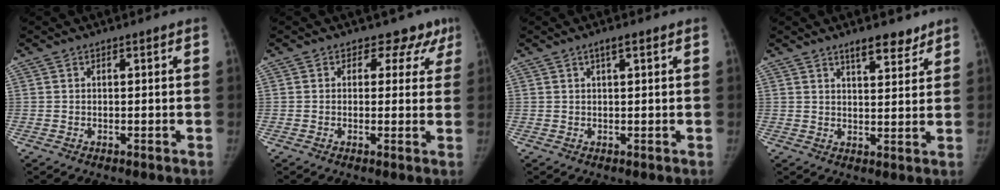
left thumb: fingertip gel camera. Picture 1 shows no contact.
{"total": 5.6, "force": [3.7, 4.2, 0.4], "torque": [0.040, -0.011, 0.023]}
{"total": 1.6, "force": [0.8, 0.3, 1.4], "torque": [-0.024, 0.003, 0.016]}
{"total": 5.7, "force": [4.3, 2.0, 3.0], "torque": [-0.024, -0.029, 0.066]}